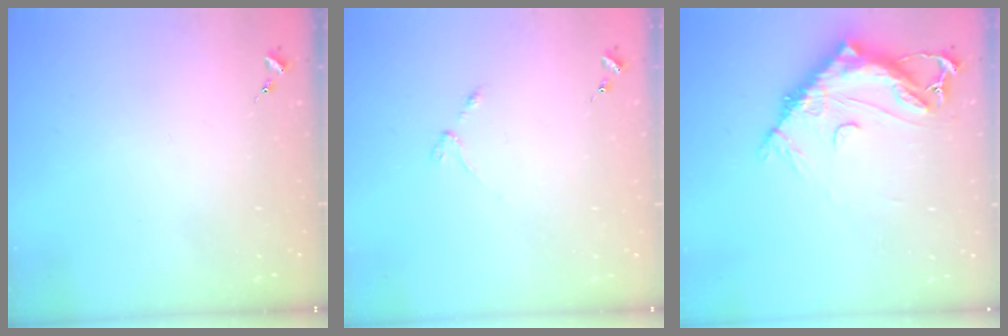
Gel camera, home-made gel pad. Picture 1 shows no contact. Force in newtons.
{"total": 2.9, "press": 2.8, "slide": 0.4}
{"total": 14.1, "press": 14.0, "slide": 1.4}